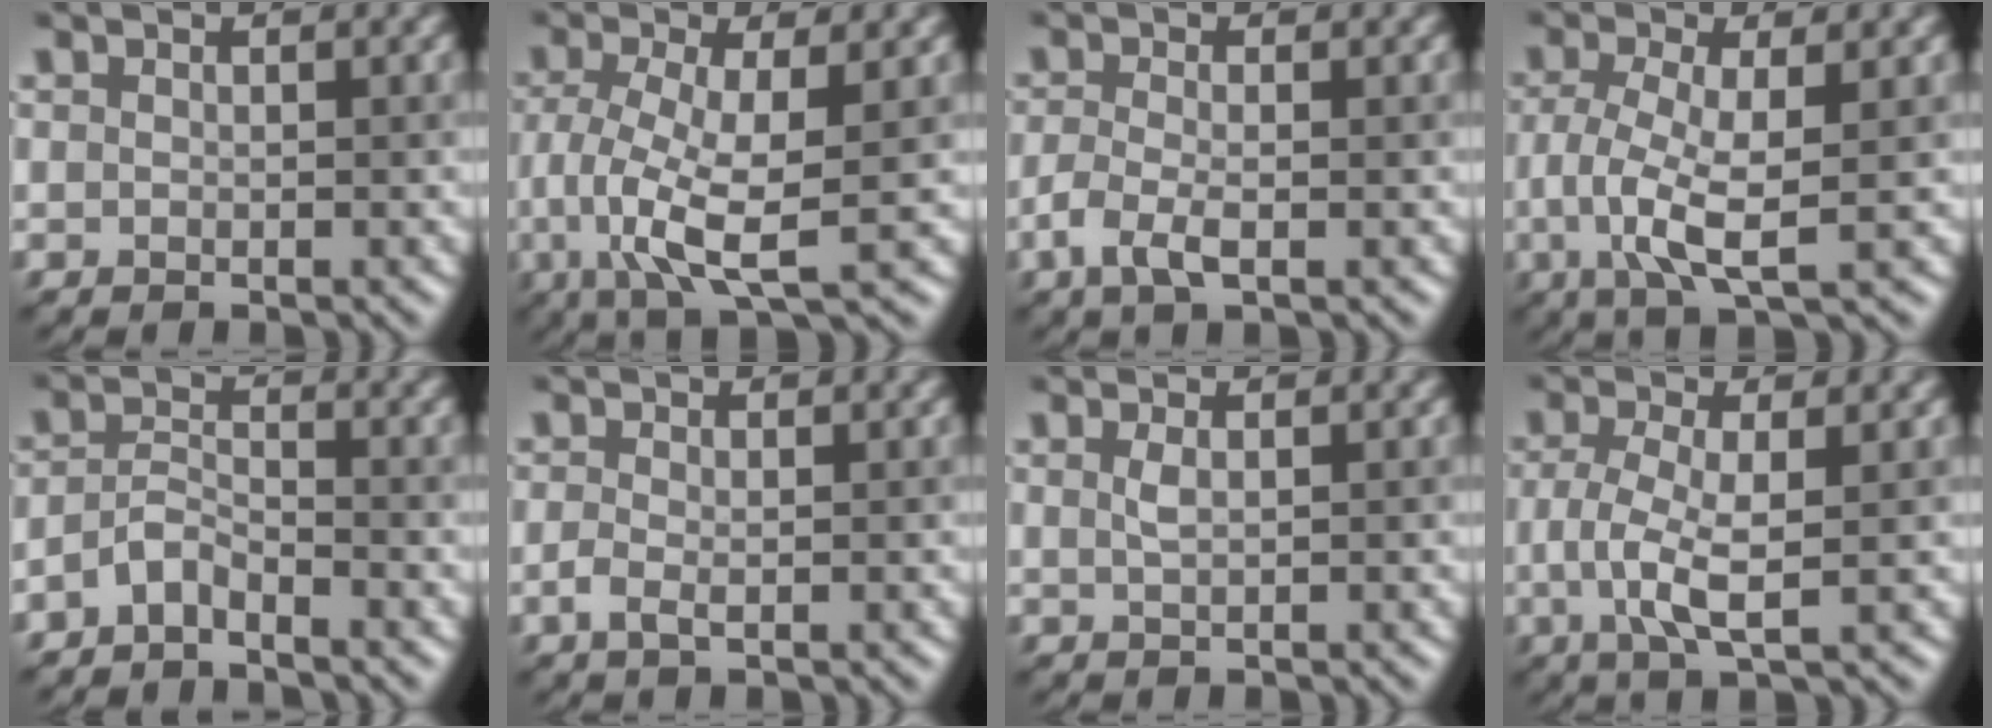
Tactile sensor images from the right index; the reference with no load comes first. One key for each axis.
{"total": 6.2, "fx": -0.5, "fy": 1.8, "fz": 5.9, "tx": -0.116, "ty": 0.001, "tz": -0.009}
{"total": 2.2, "fx": -0.8, "fy": 0.9, "fz": 1.9, "tx": -0.045, "ty": 0.003, "tz": -0.021}
{"total": 4.5, "fx": -0.2, "fy": 1.2, "fz": 4.4, "tx": -0.088, "ty": 0.001, "tz": -0.003}
{"total": 1.8, "fx": -1.5, "fy": 0.5, "fz": 0.9, "tx": -0.018, "ty": 0.011, "tz": -0.037}
{"total": 1.1, "fx": -0.1, "fy": 0.5, "fz": 1.0, "tx": -0.020, "ty": 0.003, "tz": -0.007}
{"total": 0.9, "fx": 0.6, "fy": 0.2, "fz": 0.6, "tx": -0.010, "ty": 0.010, "tz": 0.011}
{"total": 3.6, "fx": 0.0, "fy": 1.0, "fz": 3.5, "tx": -0.074, "ty": 0.003, "tz": -0.001}